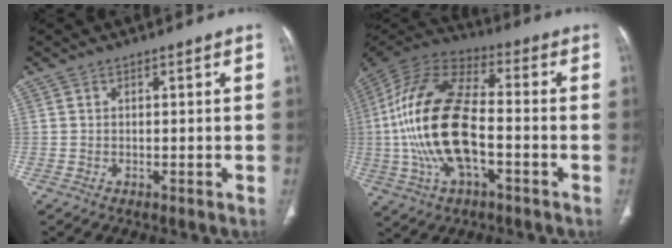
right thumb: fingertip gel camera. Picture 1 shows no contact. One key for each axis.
{"total": 21.4, "fx": -2.9, "fy": 10.3, "fz": 18.6, "tx": -0.389, "ty": 0.026, "tz": -0.053}